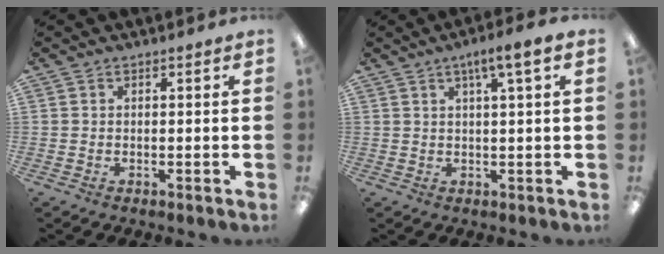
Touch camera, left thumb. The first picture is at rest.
{"total": 5.2, "force": [2.7, 0.4, 4.4], "torque": [-0.076, -0.005, 0.040]}